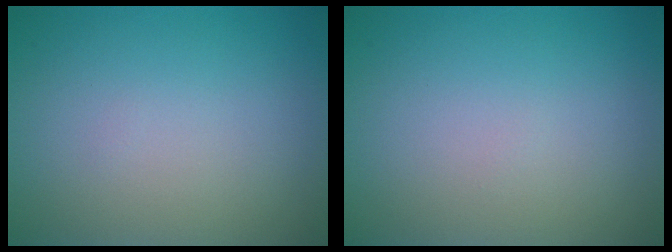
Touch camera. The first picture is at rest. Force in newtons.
{"total": 0.0}